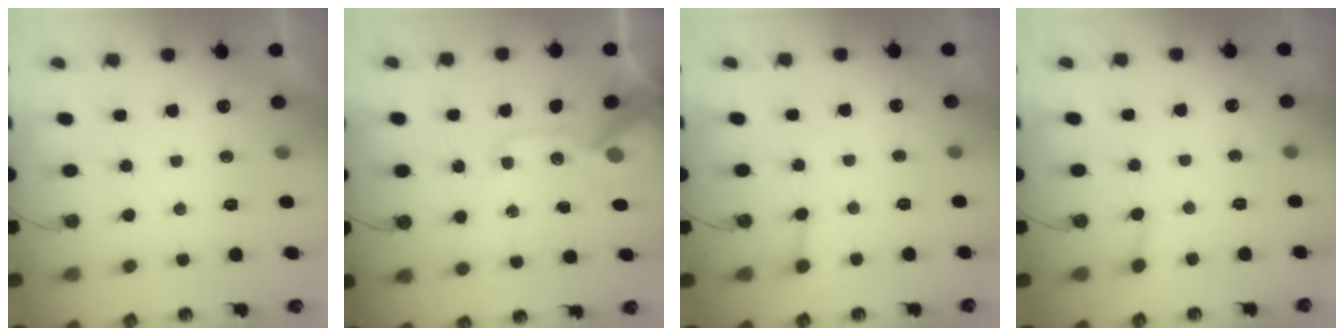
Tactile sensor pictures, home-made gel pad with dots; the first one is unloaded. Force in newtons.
{"total": 14.2, "press": 14.0, "slide": 1.8}
{"total": 2.5, "press": 2.4, "slide": 0.5}
{"total": 3.3, "press": 3.3, "slide": 0.4}